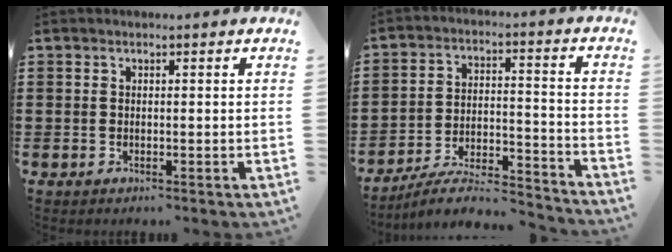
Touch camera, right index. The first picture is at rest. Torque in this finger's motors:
{"motor_torque": [0.58, 1.05, -1.01, -0.21]}